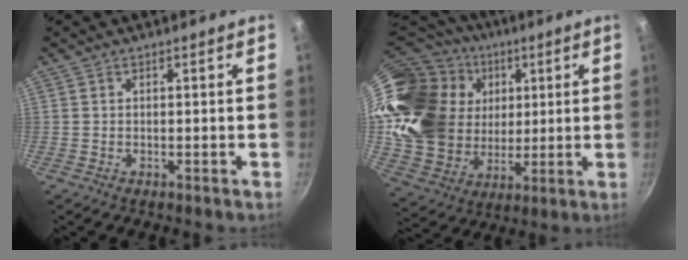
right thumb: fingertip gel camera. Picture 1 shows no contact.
{"total": 28.3, "force": [9.1, 21.7, 15.7], "torque": [-0.279, 0.006, 0.185]}